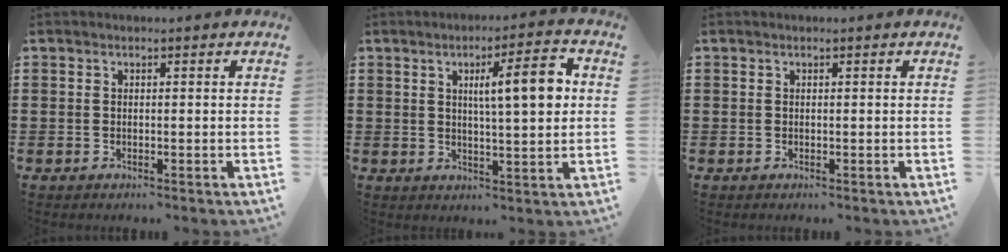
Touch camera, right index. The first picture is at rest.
{"total": 8.4, "force": [2.0, 1.5, 8.0], "torque": [-0.130, -0.005, 0.025]}
{"total": 0.0}